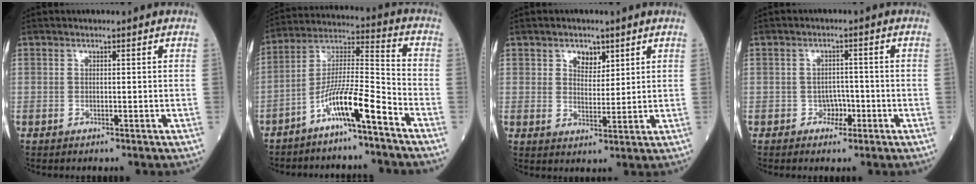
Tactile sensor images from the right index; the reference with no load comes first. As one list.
[{"total": 10.2, "force": [-6.4, -0.1, 7.9], "torque": [-0.156, 0.008, -0.121]}, {"total": 3.8, "force": [2.1, 2.4, 1.9], "torque": [-0.031, 0.001, 0.039]}, {"total": 2.4, "force": [-1.2, 1.8, 1.1], "torque": [-0.007, 0.008, -0.017]}]